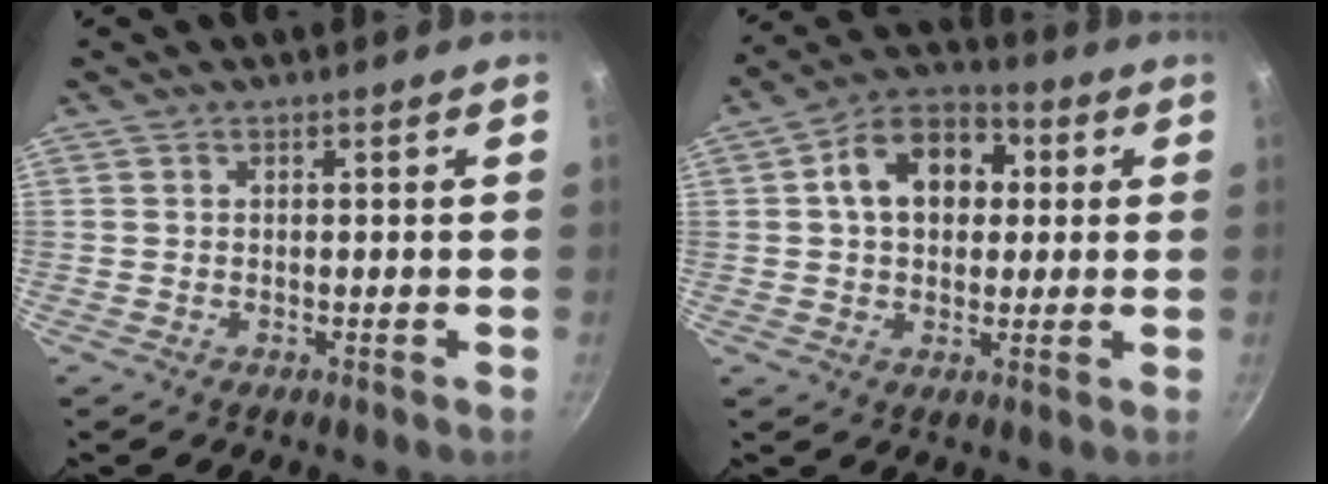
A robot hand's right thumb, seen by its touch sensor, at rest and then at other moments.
{"total": 13.2, "force": [2.5, 9.5, 8.7], "torque": [-0.099, 0.022, 0.024]}